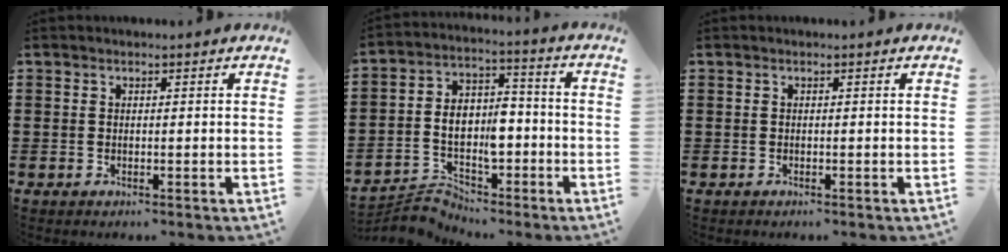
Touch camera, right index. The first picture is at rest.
{"total": 8.2, "force": [-3.1, 5.9, 4.7], "torque": [-0.102, 0.026, -0.057]}
{"total": 0.0}